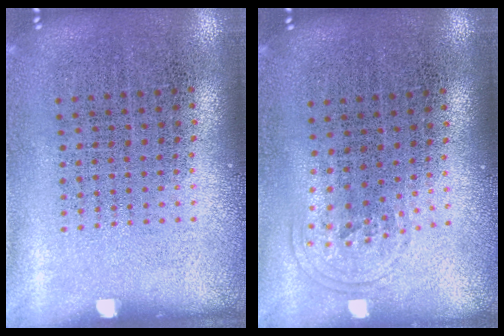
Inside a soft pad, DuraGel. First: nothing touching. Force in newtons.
{"total": 0.9, "press": 0.7, "slide": 0.7}